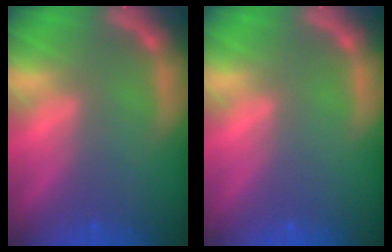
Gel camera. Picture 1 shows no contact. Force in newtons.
{"total": 0.0}